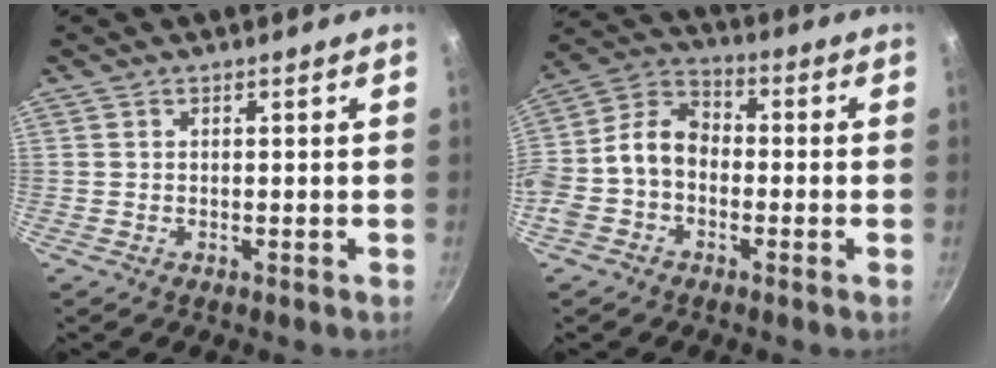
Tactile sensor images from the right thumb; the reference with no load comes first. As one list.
[{"total": 10.3, "force": [-1.9, 7.6, 6.7], "torque": [-0.104, 0.047, -0.058]}]